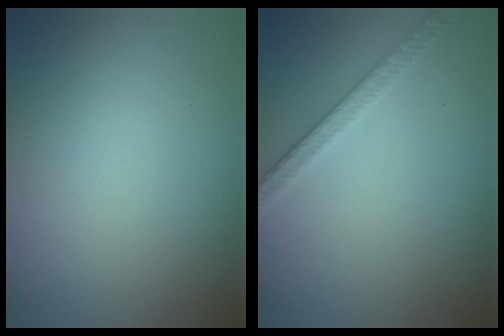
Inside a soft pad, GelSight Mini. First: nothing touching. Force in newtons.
{"total": 2.6, "press": 2.5, "slide": 0.8}